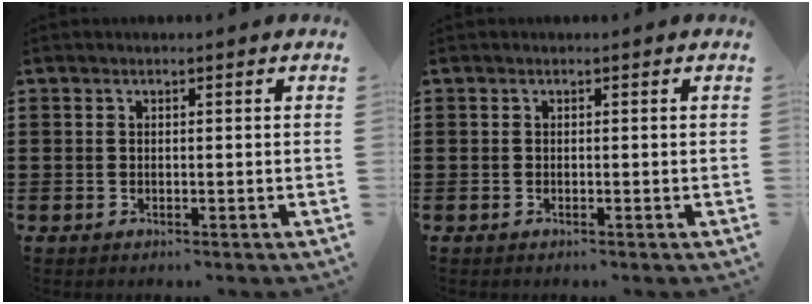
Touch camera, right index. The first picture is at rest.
{"total": 0.0}